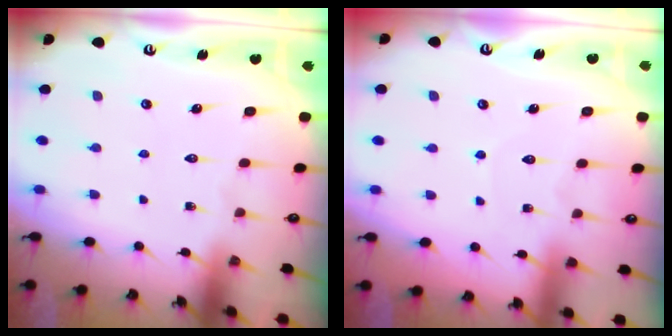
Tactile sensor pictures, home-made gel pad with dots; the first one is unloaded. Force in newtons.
{"total": 2.8, "press": 2.8, "slide": 0.3}